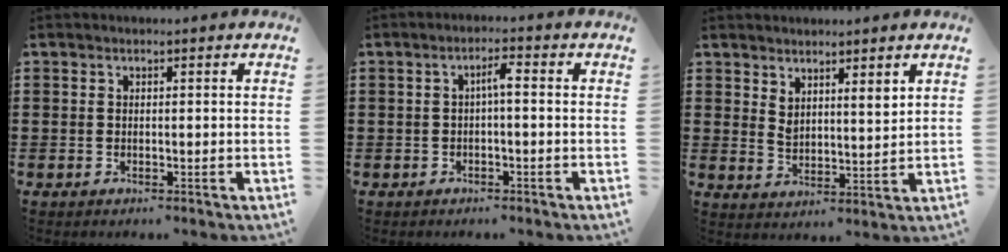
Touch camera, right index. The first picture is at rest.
{"total": 2.3, "force": [-0.3, 0.4, 2.3], "torque": [-0.044, 0.006, -0.009]}
{"total": 3.6, "force": [3.4, 1.0, 0.9], "torque": [-0.029, -0.007, 0.063]}